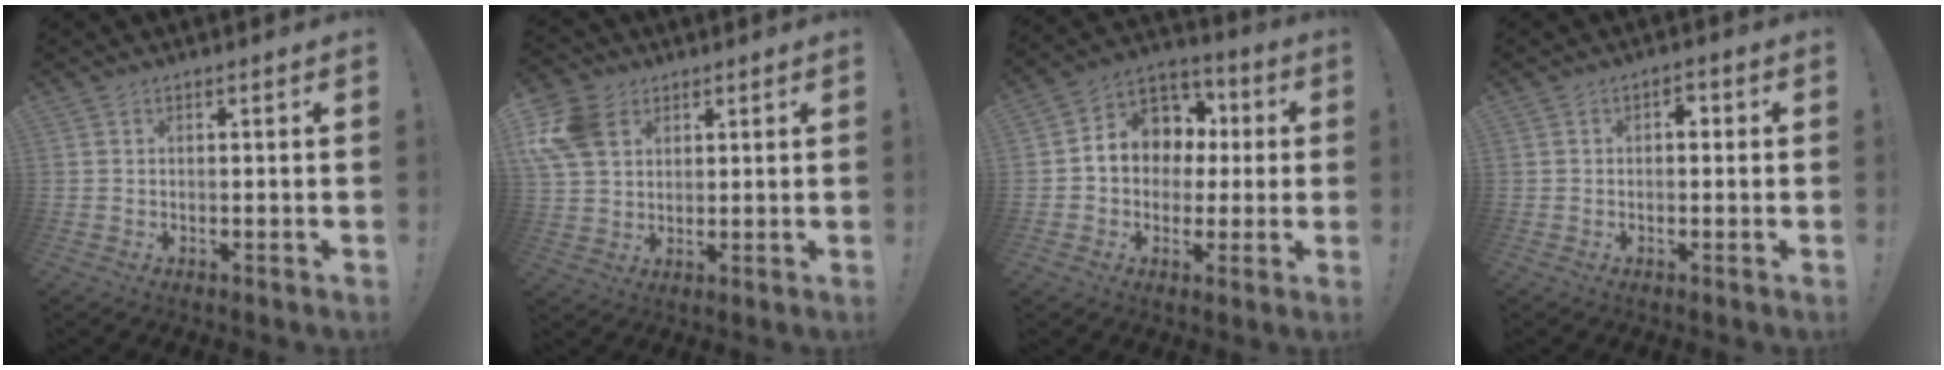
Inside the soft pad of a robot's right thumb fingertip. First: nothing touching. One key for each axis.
{"total": 12.6, "fx": 4.8, "fy": 9.3, "fz": 7.1, "tx": -0.142, "ty": -0.007, "tz": 0.098}
{"total": 11.2, "fx": 1.4, "fy": 9.9, "fz": 4.9, "tx": -0.056, "ty": -0.004, "tz": 0.034}
{"total": 2.6, "fx": -0.1, "fy": 1.8, "fz": 1.8, "tx": -0.020, "ty": 0.001, "tz": -0.008}